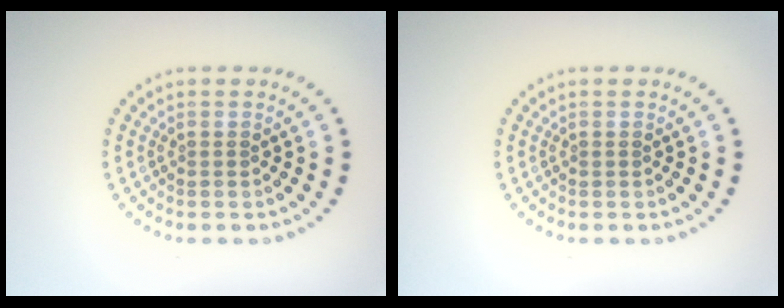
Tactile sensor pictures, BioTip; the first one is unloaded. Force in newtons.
{"total": 0.0}